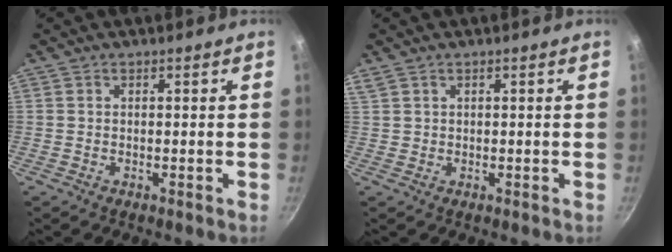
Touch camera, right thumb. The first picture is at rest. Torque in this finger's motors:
{"motor_torque": [0.41, 1.31, 0.26, -0.02, 0.36]}